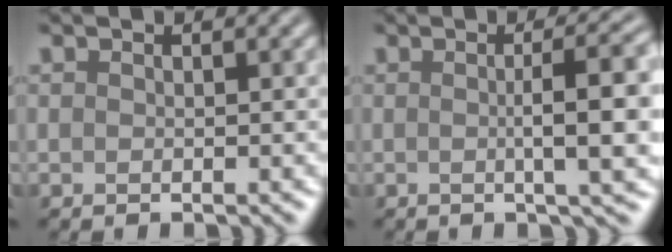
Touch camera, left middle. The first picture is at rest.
{"total": 6.8, "force": [0.1, 1.4, 6.7], "torque": [-0.084, 0.010, 0.003]}